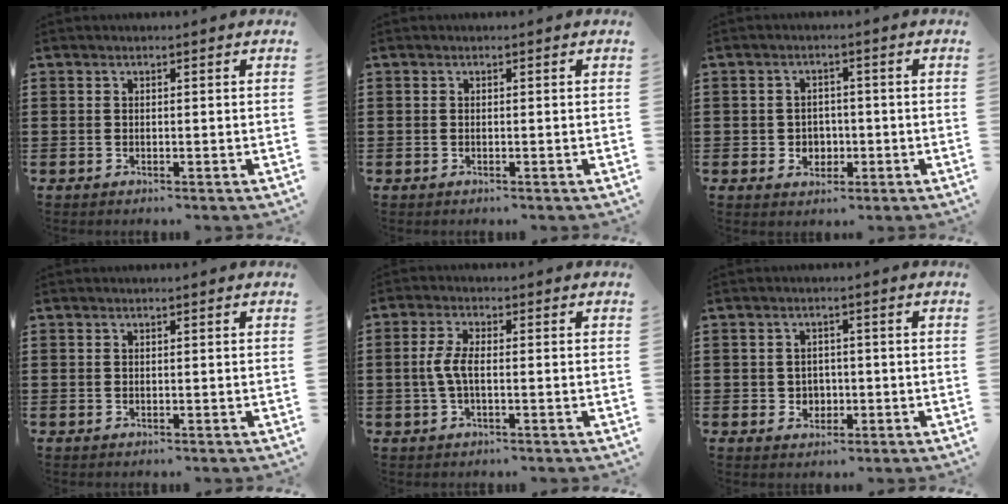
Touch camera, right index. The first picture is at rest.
{"total": 0.0}
{"total": 2.7, "force": [-0.6, 2.5, 0.9], "torque": [-0.026, 0.005, -0.016]}
{"total": 0.0}
{"total": 3.9, "force": [-0.4, 1.3, 3.7], "torque": [-0.096, -0.005, -0.019]}
{"total": 2.3, "force": [-0.4, 2.2, 0.7], "torque": [-0.022, 0.006, -0.012]}